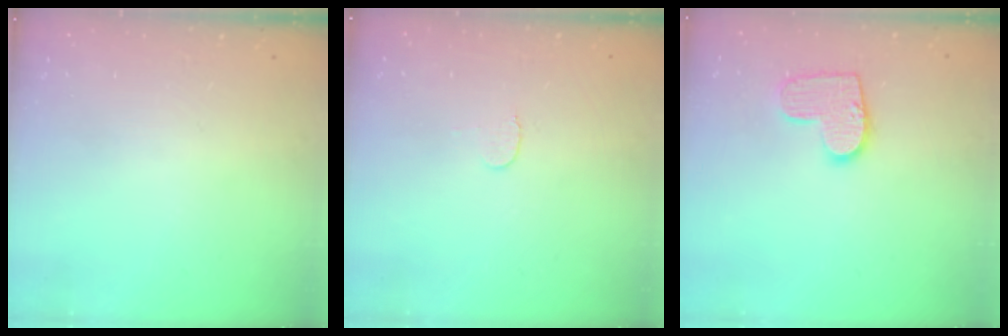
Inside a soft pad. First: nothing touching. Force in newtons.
{"total": 3.5, "press": 3.5, "slide": 0.4}
{"total": 10.2, "press": 10.2, "slide": 0.2}